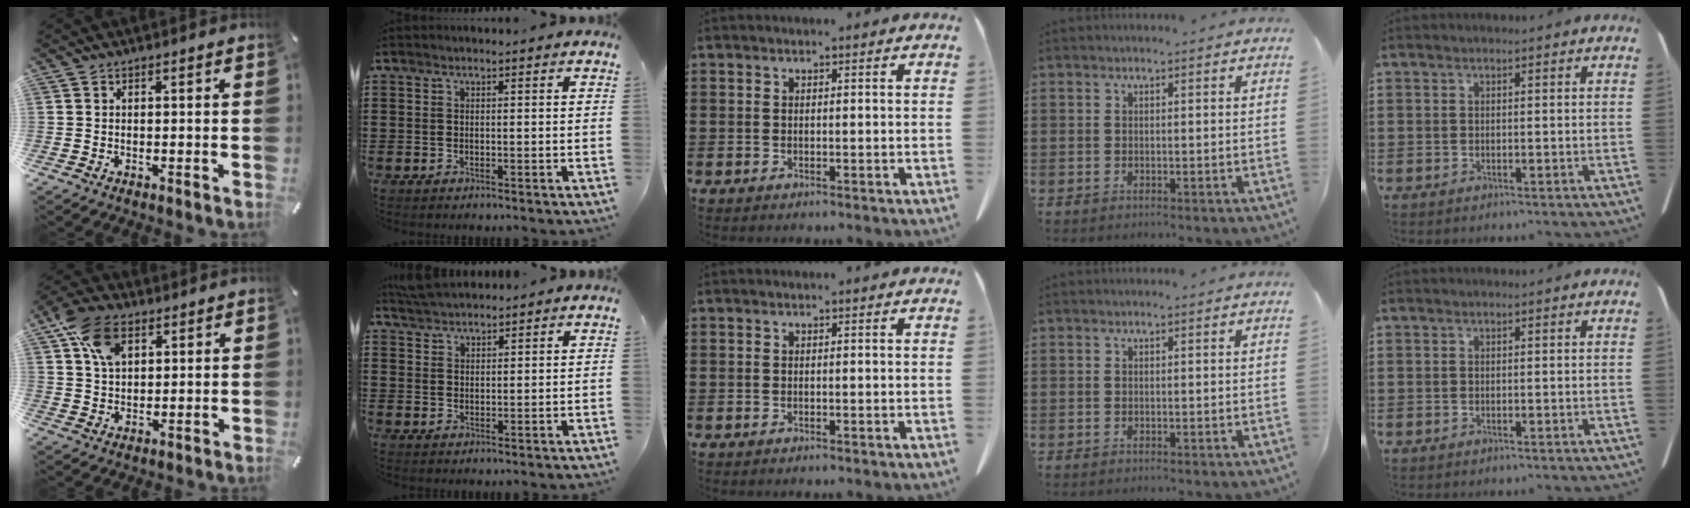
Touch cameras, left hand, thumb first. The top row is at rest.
{"thumb": {"total": 10.9, "force": [4.8, 7.1, 6.7], "torque": [-0.130, 0.000, 0.092]}, "index": {"total": 3.7, "force": [3.6, 0.8, 0.3], "torque": [-0.016, -0.004, 0.072]}}